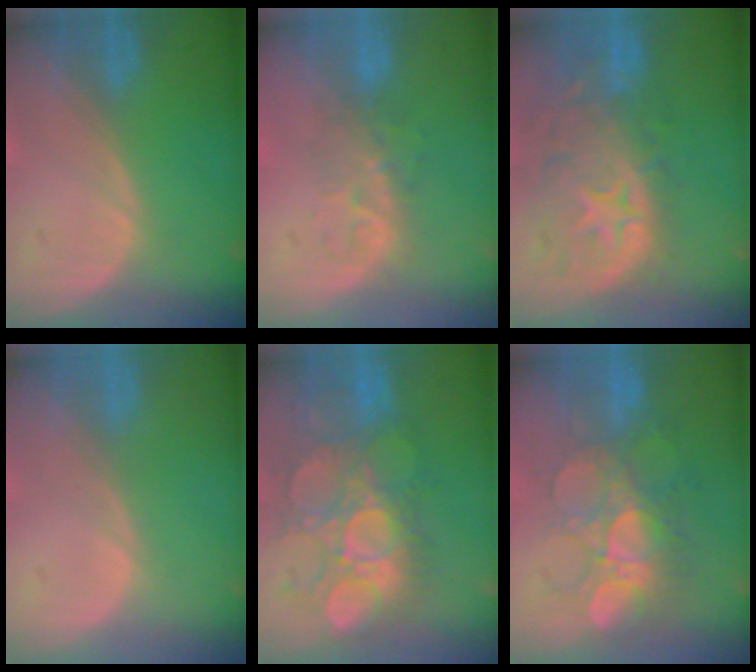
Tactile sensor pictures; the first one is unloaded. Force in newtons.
{"total": 4.1, "press": 4.0, "slide": 1.2}
{"total": 11.9, "press": 10.1, "slide": 6.3}
{"total": 0.5, "press": 0.1, "slide": 0.5}
{"total": 10.8, "press": 10.5, "slide": 2.4}
{"total": 9.1, "press": 8.7, "slide": 2.6}